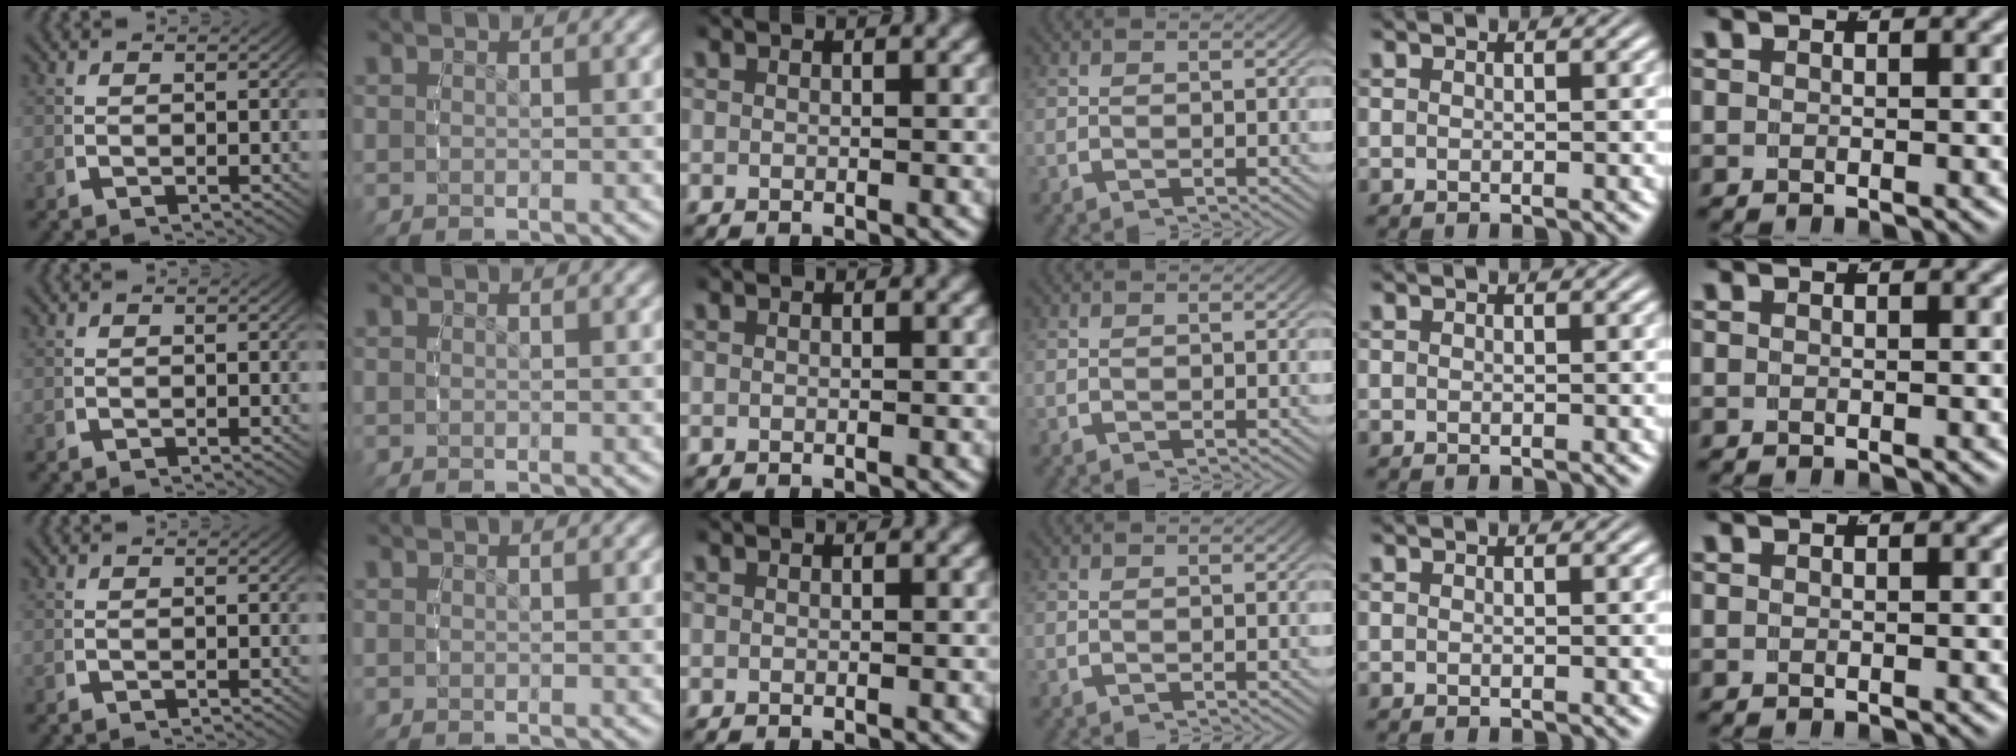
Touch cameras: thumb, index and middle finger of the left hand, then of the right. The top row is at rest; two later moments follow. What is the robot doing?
{"motion": "reach", "object": "sponge"}